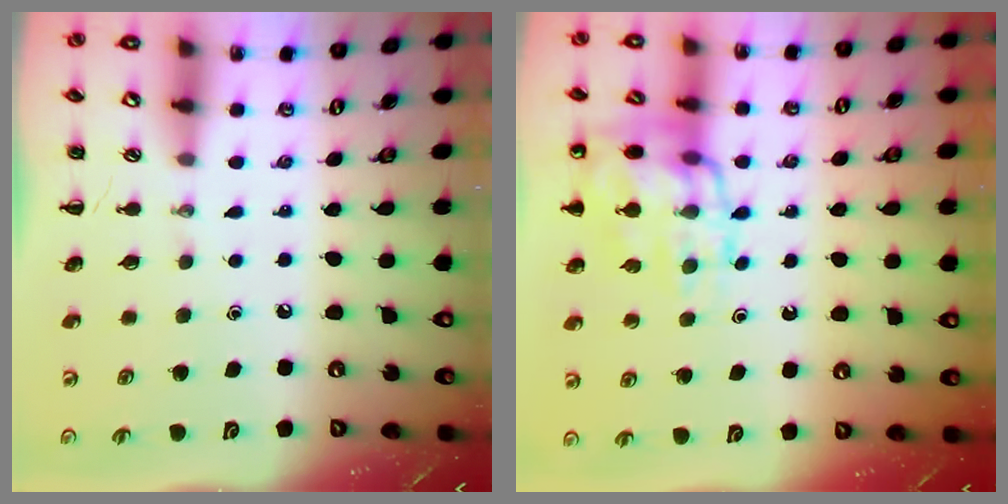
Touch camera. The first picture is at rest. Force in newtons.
{"total": 15.6, "press": 15.5, "slide": 1.9}